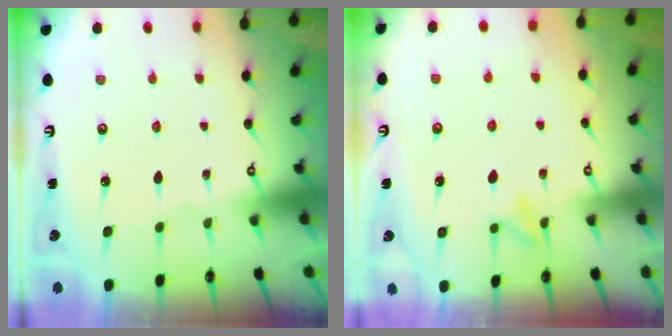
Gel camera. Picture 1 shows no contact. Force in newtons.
{"total": 7.2, "press": 7.1, "slide": 0.6}